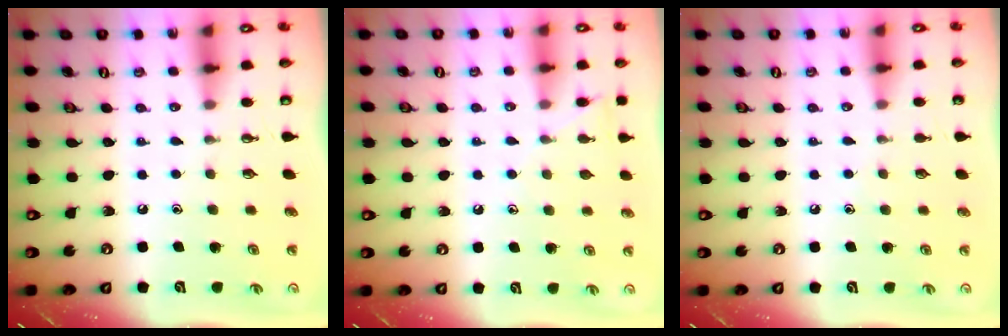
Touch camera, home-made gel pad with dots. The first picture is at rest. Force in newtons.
{"total": 5.6, "press": 5.6, "slide": 0.6}
{"total": 2.7, "press": 2.6, "slide": 0.3}